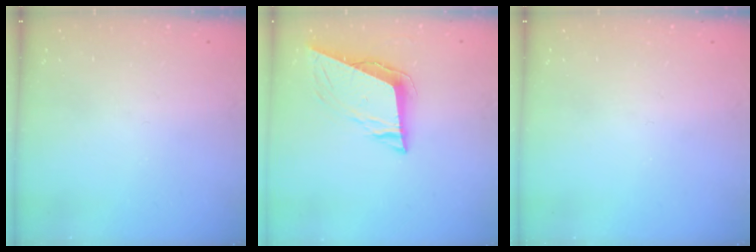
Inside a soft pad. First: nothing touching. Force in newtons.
{"total": 10.4, "press": 9.8, "slide": 3.5}
{"total": 0.0}